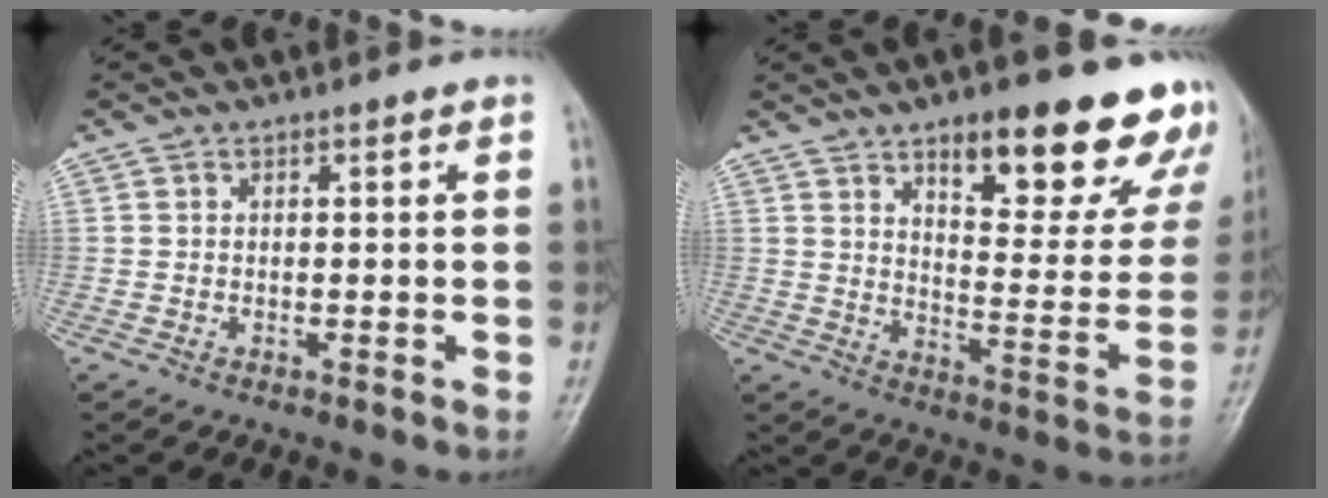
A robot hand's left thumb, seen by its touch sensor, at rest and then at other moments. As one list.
[{"total": 22.6, "force": [15.1, 7.8, 14.9], "torque": [-0.137, -0.078, 0.202]}]